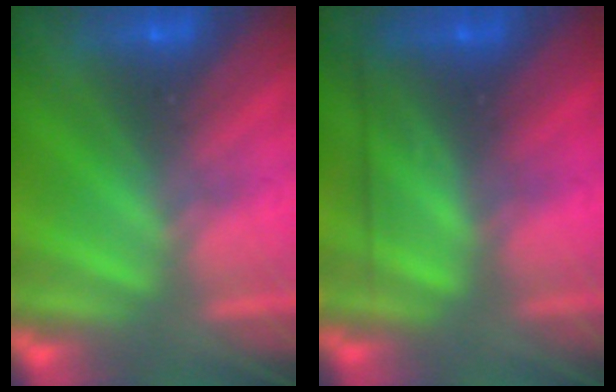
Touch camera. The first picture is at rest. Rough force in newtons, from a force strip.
{"total": 2.4}